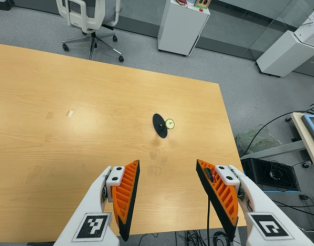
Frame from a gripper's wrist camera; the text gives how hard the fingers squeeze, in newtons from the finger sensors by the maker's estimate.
{"total": 0.0}